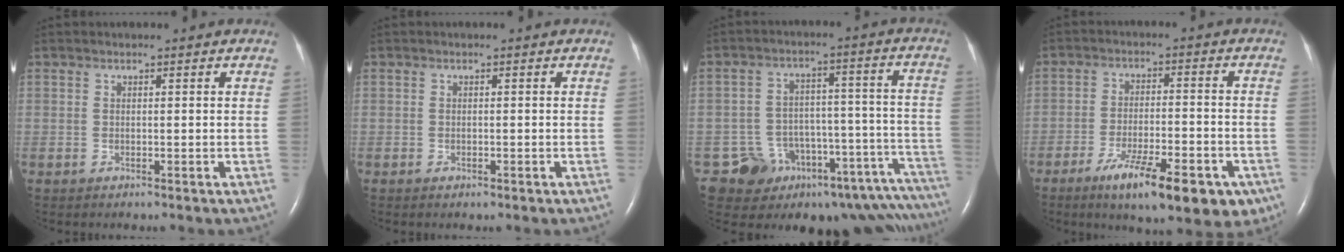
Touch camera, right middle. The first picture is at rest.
{"total": 0.6, "force": [-0.3, 0.3, 0.3], "torque": [-0.005, 0.001, -0.002]}
{"total": 16.6, "force": [-13.8, 7.0, 5.8], "torque": [-0.009, 0.084, -0.174]}
{"total": 14.5, "force": [-8.7, 4.0, 10.9], "torque": [-0.130, -0.008, -0.127]}